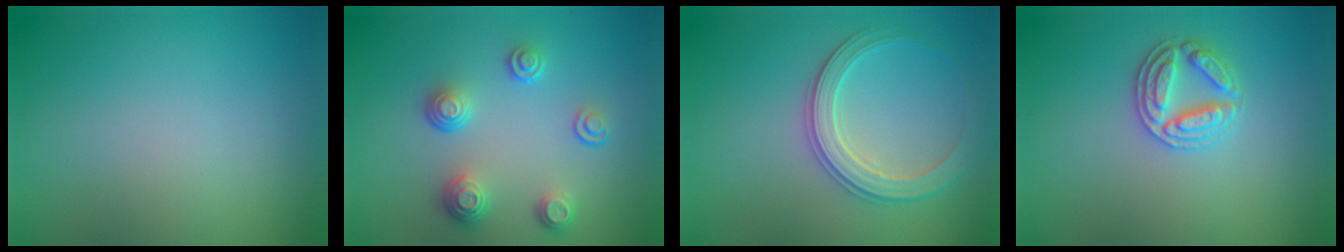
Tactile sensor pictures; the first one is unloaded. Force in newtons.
{"total": 3.9, "press": 2.9, "slide": 2.6}
{"total": 3.1, "press": 3.1, "slide": 0.2}
{"total": 2.9, "press": 2.9, "slide": 0.5}